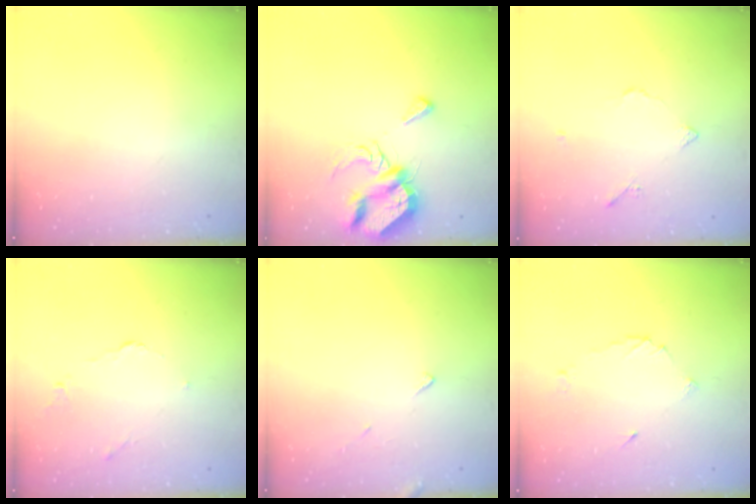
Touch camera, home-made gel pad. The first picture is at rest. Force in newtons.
{"total": 10.1, "press": 10.0, "slide": 1.2}
{"total": 4.2, "press": 4.1, "slide": 0.8}
{"total": 2.6, "press": 2.5, "slide": 0.6}
{"total": 5.2, "press": 5.2, "slide": 0.3}
{"total": 3.7, "press": 3.7, "slide": 0.4}